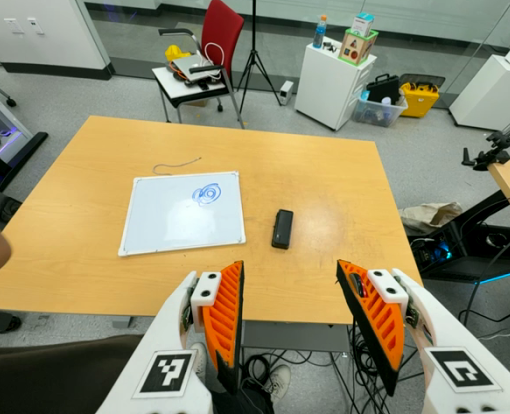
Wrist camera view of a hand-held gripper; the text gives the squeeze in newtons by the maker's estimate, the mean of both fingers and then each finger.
{"total": 0.0}